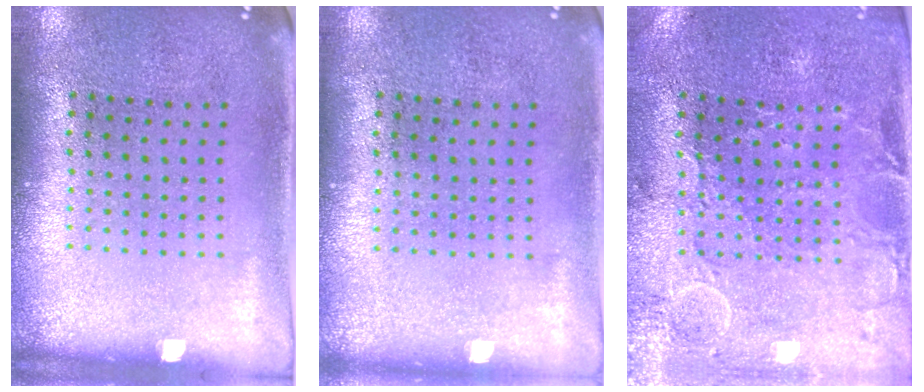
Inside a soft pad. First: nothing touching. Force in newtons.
{"total": 0.0}
{"total": 0.6, "press": 0.3, "slide": 0.5}